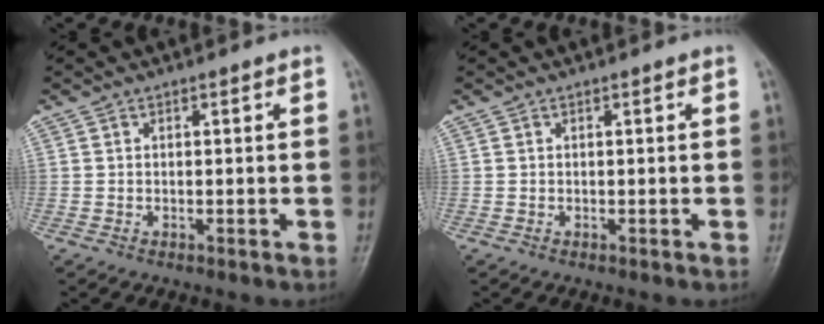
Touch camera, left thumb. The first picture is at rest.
{"total": 0.0}